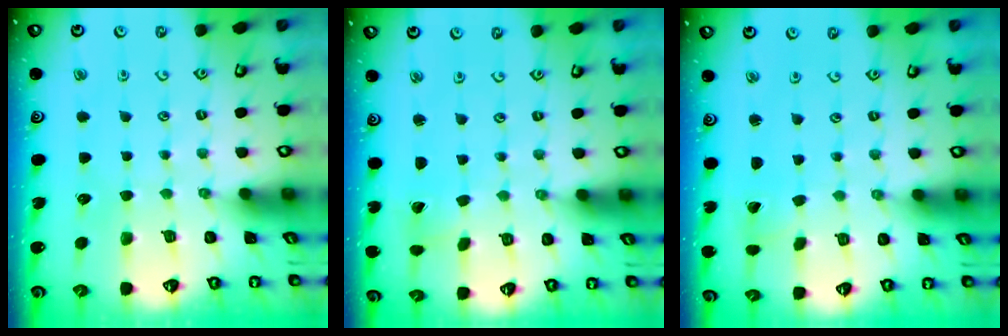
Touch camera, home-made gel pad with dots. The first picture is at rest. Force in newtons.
{"total": 1.7, "press": 1.7, "slide": 0.0}
{"total": 2.6, "press": 2.6, "slide": 0.2}